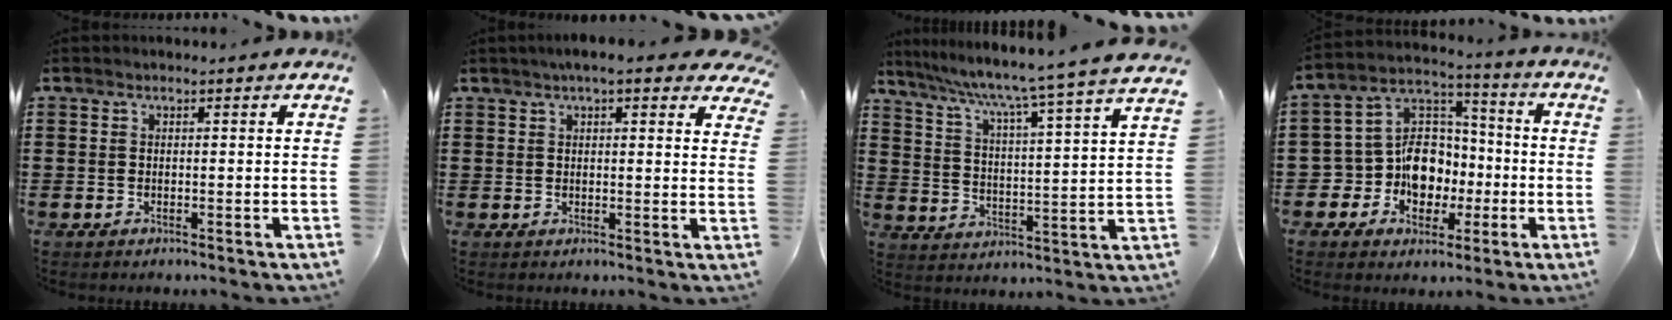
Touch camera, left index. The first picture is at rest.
{"total": 4.4, "force": [3.5, 0.5, 2.7], "torque": [-0.055, -0.002, 0.061]}
{"total": 5.9, "force": [4.9, -1.3, 3.0], "torque": [-0.079, -0.047, 0.069]}
{"total": 11.0, "force": [-2.8, 9.5, 4.8], "torque": [-0.115, 0.016, -0.048]}